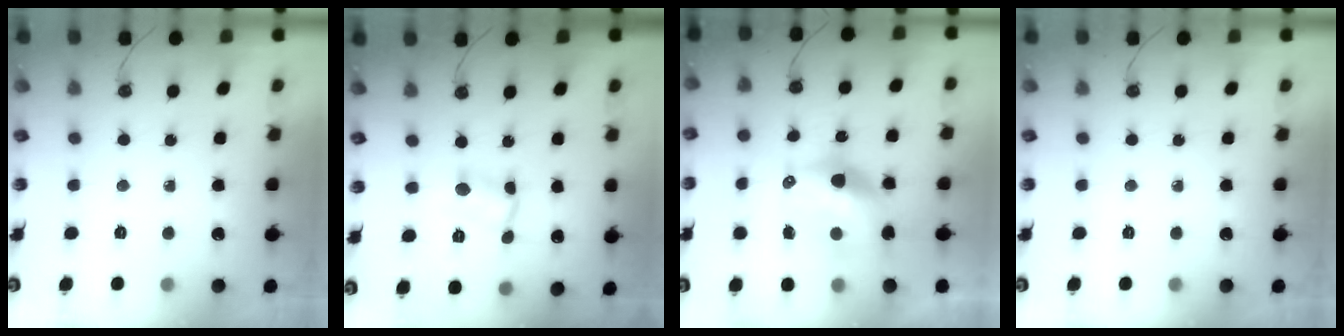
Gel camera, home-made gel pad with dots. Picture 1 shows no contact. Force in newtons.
{"total": 2.3, "press": 2.3, "slide": 0.1}
{"total": 13.8, "press": 12.8, "slide": 5.1}
{"total": 0.0}